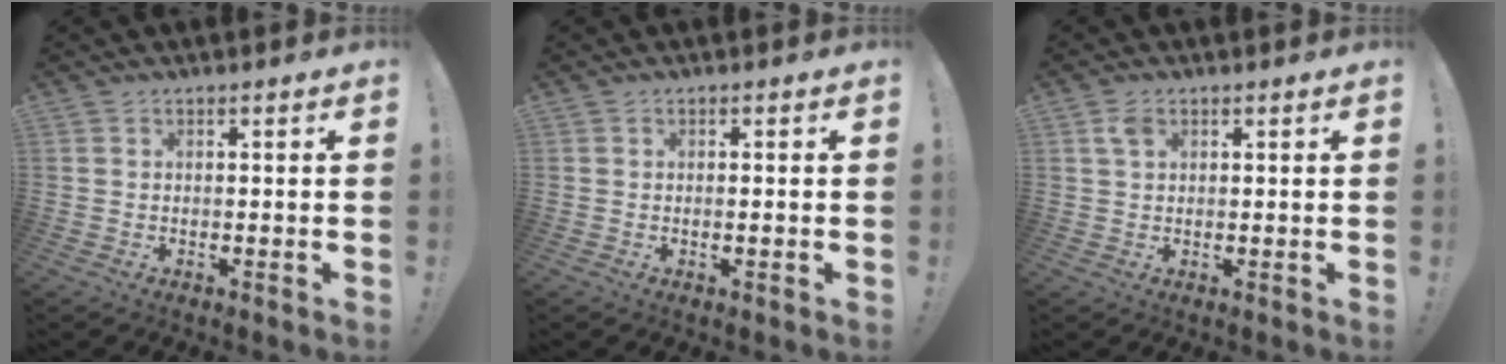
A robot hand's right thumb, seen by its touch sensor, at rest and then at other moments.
{"total": 0.8, "force": [-0.3, -0.2, 0.7], "torque": [-0.013, 0.001, -0.006]}
{"total": 3.2, "force": [1.4, 1.8, 2.2], "torque": [-0.045, 0.004, 0.025]}